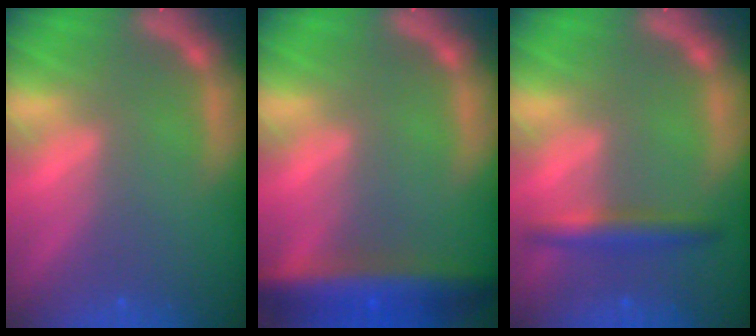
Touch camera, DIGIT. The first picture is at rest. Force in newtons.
{"total": 7.4}
{"total": 3.0}